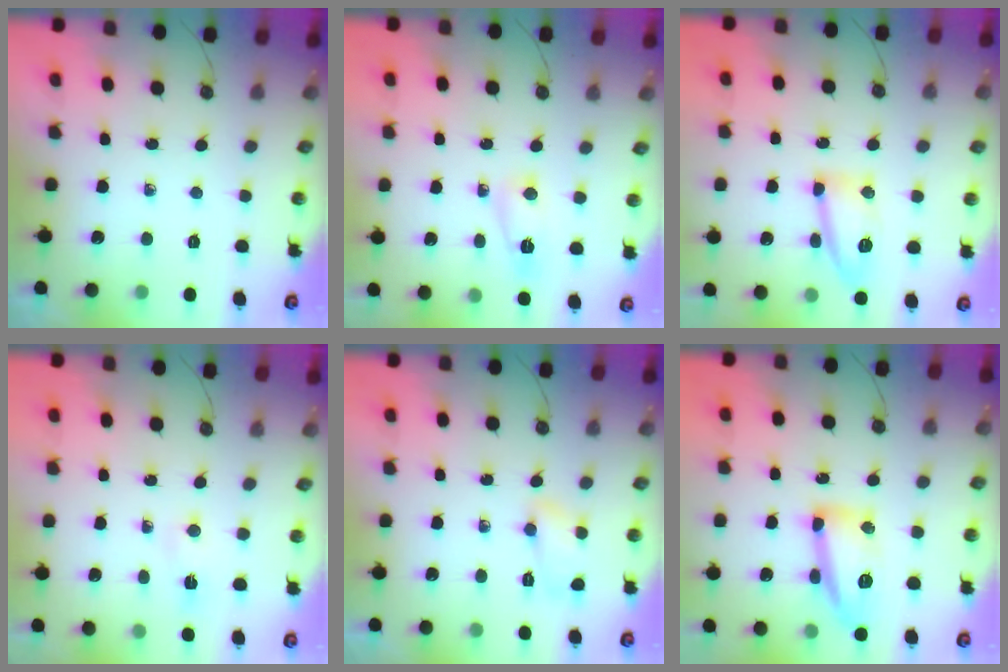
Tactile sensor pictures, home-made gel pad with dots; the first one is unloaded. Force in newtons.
{"total": 3.9, "press": 3.9, "slide": 0.4}
{"total": 11.4, "press": 11.4, "slide": 0.6}
{"total": 2.1, "press": 1.6, "slide": 1.3}
{"total": 8.2, "press": 5.7, "slide": 5.9}
{"total": 14.3, "press": 14.3, "slide": 1.1}